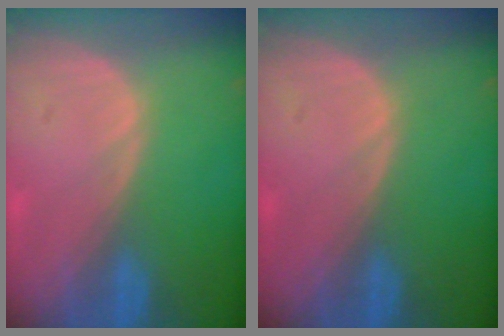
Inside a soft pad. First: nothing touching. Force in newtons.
{"total": 0.0}